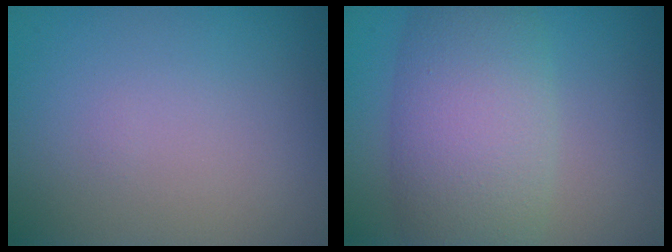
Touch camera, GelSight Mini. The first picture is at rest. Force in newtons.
{"total": 8.3, "press": 8.2, "slide": 0.3}